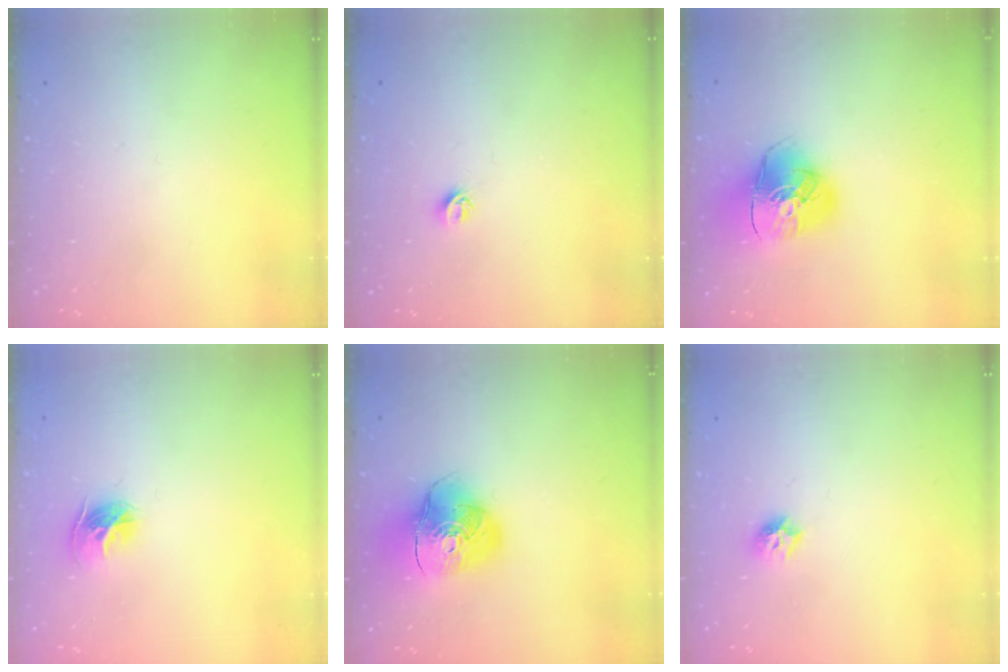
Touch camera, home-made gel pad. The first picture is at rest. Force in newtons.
{"total": 5.0, "press": 4.9, "slide": 0.7}
{"total": 12.8, "press": 12.6, "slide": 1.9}
{"total": 9.2, "press": 9.1, "slide": 0.9}
{"total": 15.7, "press": 15.5, "slide": 2.0}
{"total": 6.4, "press": 6.4, "slide": 0.8}